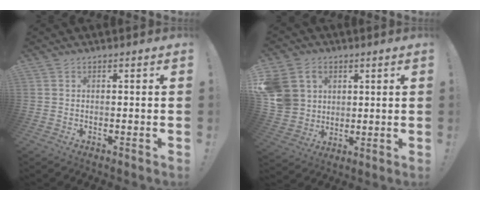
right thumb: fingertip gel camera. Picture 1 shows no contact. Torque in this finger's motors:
{"motor_torque": [0.43, 0.49, 0.90, 0.25, 0.14]}